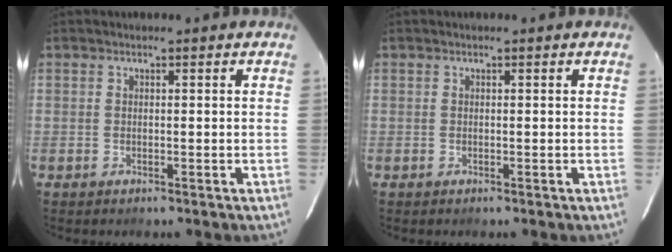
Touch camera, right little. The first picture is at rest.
{"total": 0.0}